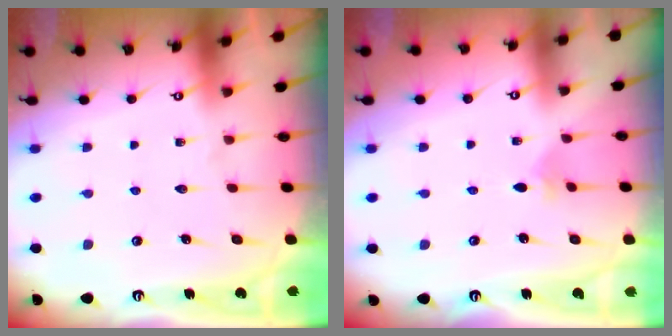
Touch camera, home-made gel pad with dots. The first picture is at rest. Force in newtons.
{"total": 2.4, "press": 2.4, "slide": 0.5}